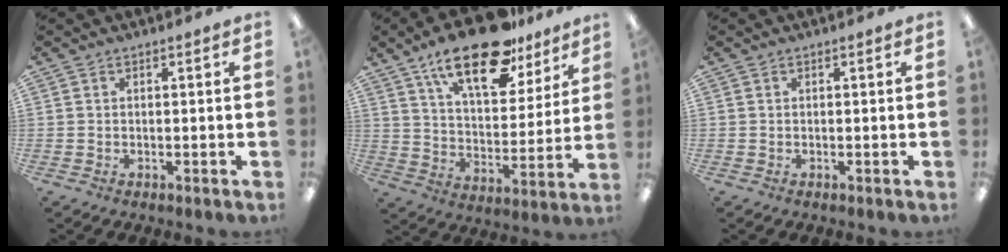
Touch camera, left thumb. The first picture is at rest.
{"total": 20.5, "force": [14.1, 8.4, 12.3], "torque": [-0.201, -0.073, 0.240]}
{"total": 0.0}